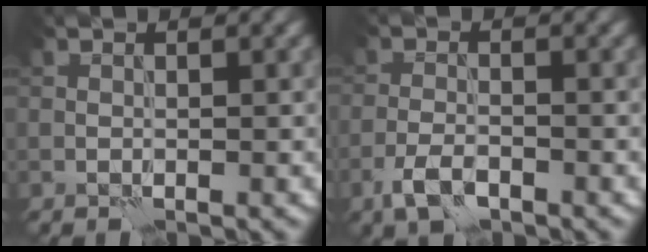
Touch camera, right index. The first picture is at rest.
{"total": 2.8, "force": [-1.8, 1.3, 1.8], "torque": [-0.040, 0.000, -0.041]}